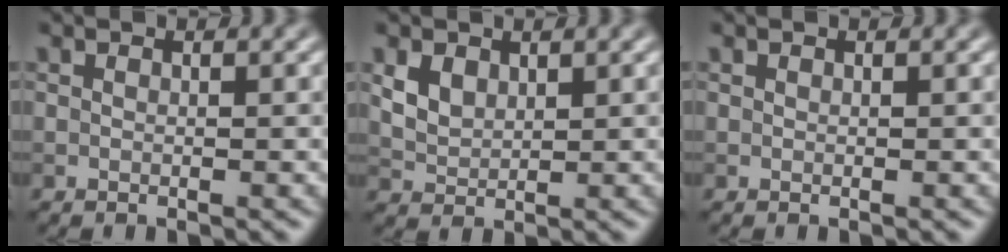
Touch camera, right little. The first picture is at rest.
{"total": 2.3, "force": [1.1, 1.6, 1.2], "torque": [-0.030, -0.004, 0.024]}
{"total": 0.0}